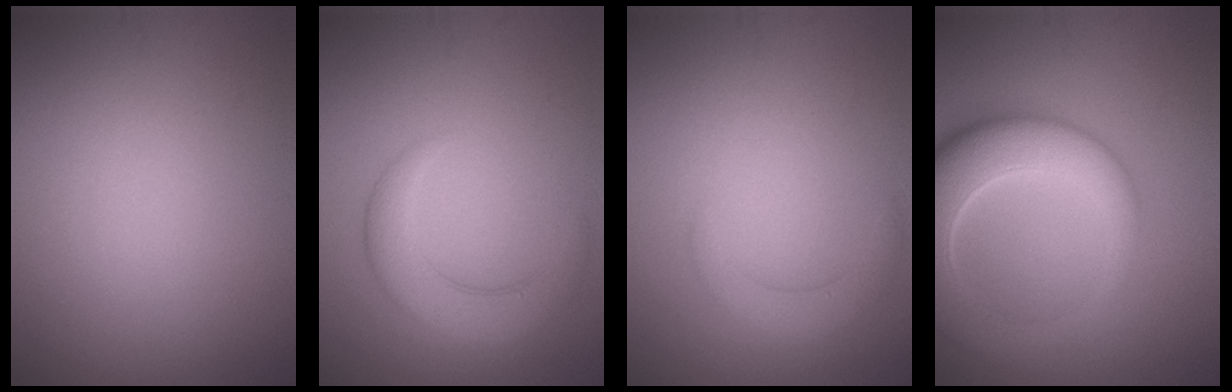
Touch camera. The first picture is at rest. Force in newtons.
{"total": 4.2, "press": 4.2, "slide": 0.1}
{"total": 2.0, "press": 2.0, "slide": 0.1}
{"total": 8.8, "press": 8.8, "slide": 1.0}